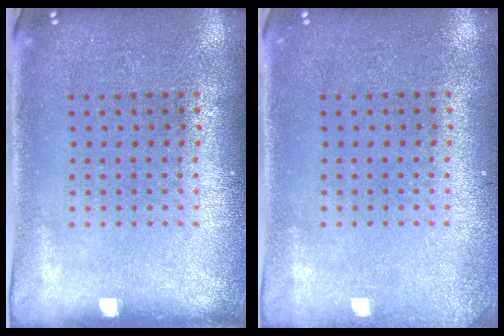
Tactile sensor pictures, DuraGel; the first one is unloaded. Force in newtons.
{"total": 1.0, "press": 1.0, "slide": 0.1}